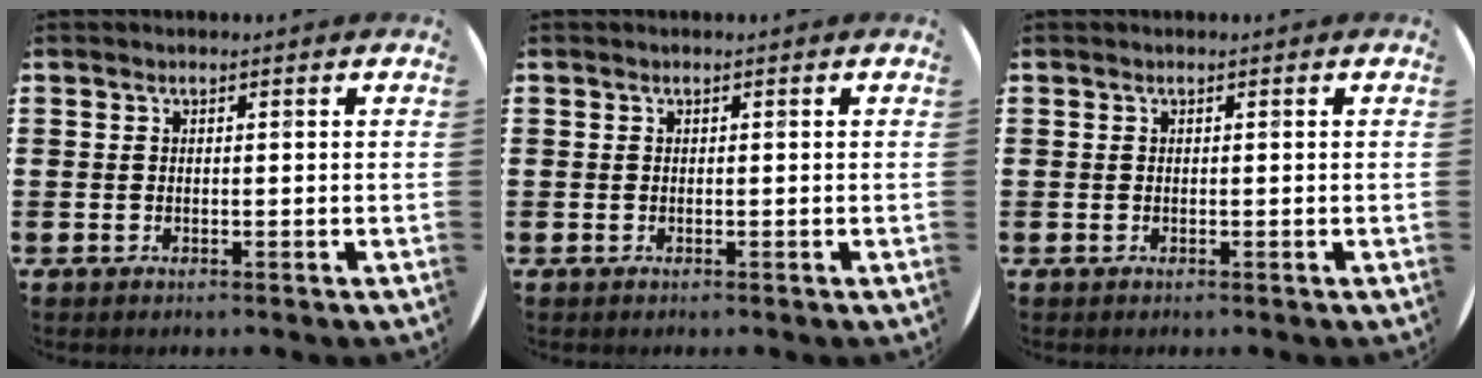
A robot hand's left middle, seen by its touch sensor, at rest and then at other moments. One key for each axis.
{"total": 0.0}
{"total": 0.0}